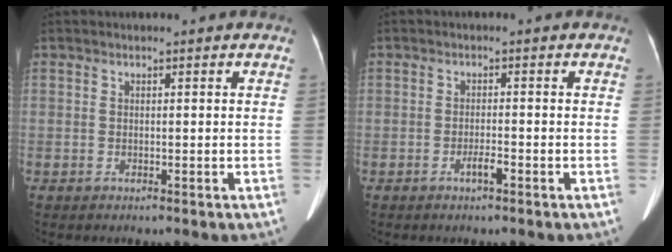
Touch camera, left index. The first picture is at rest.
{"total": 1.8, "force": [-1.0, 0.1, 1.5], "torque": [-0.028, -0.002, -0.016]}